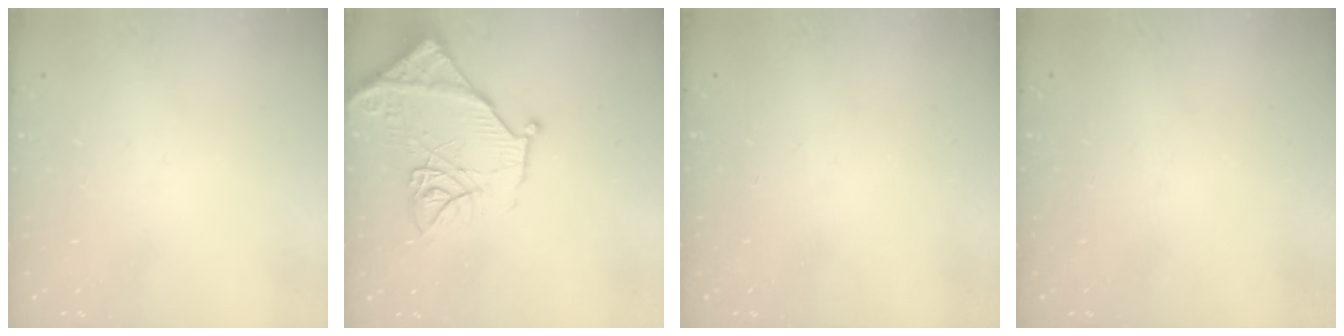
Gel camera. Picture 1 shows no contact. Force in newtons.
{"total": 17.7, "press": 17.6, "slide": 1.7}
{"total": 0.0}
{"total": 0.0}